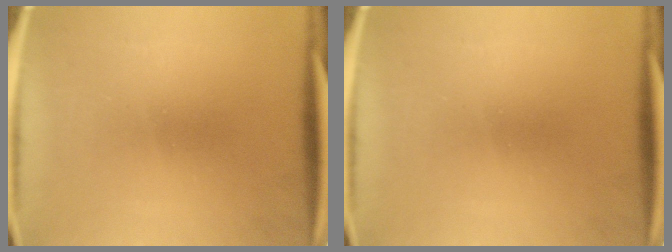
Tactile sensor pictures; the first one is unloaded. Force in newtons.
{"total": 0.0}